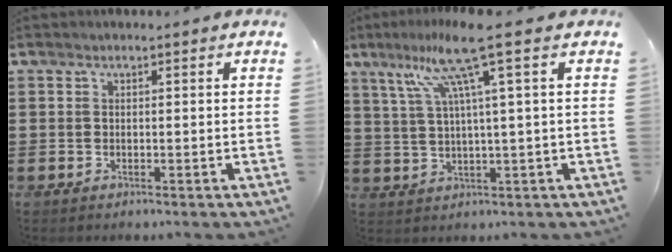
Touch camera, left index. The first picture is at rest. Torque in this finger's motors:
{"motor_torque": [1.67, 0.00, 0.88, 0.11]}